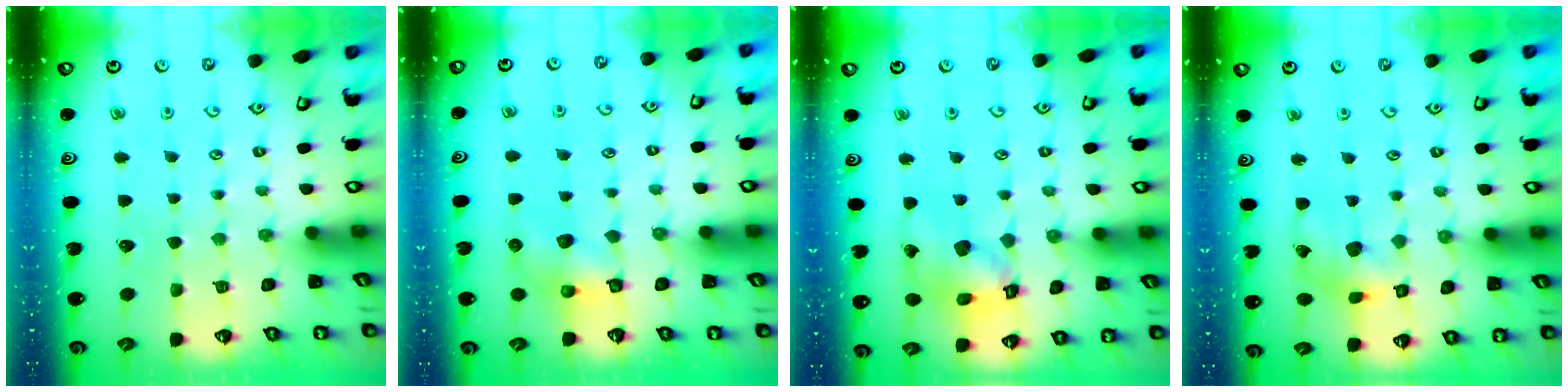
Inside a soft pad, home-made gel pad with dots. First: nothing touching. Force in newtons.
{"total": 6.7, "press": 6.7, "slide": 0.4}
{"total": 13.5, "press": 13.4, "slide": 1.8}
{"total": 10.9, "press": 10.8, "slide": 1.4}